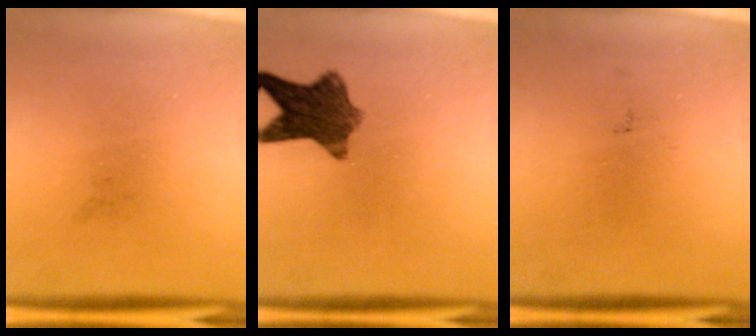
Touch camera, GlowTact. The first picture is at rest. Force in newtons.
{"total": 8.5}
{"total": 0.0}